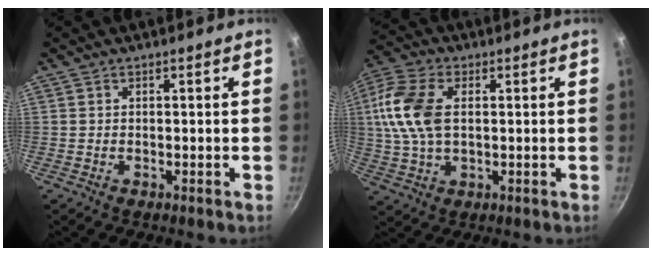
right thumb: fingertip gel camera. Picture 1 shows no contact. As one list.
[{"total": 13.0, "force": [1.7, 7.8, 10.3], "torque": [-0.205, 0.015, 0.023]}]